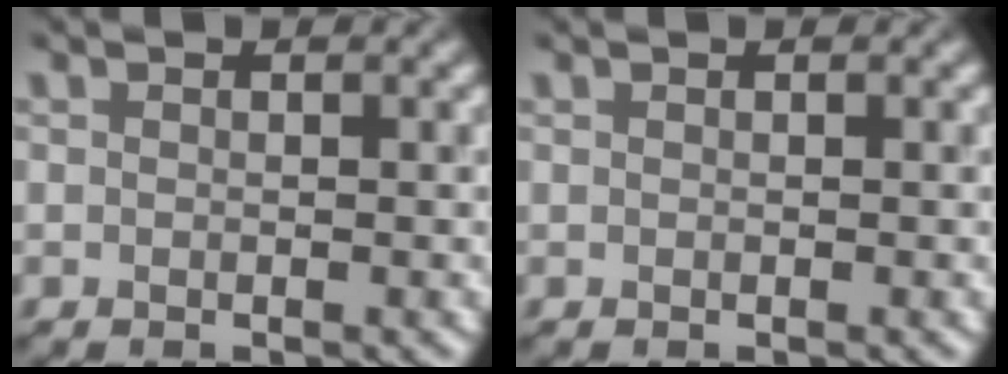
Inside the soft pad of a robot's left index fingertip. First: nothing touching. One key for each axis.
{"total": 0.0}